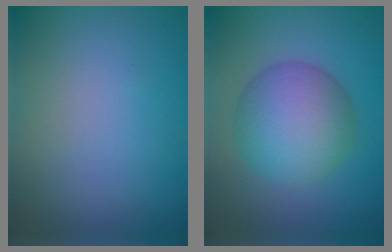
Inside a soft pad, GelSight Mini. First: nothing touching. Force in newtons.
{"total": 8.1, "press": 8.1, "slide": 0.1}